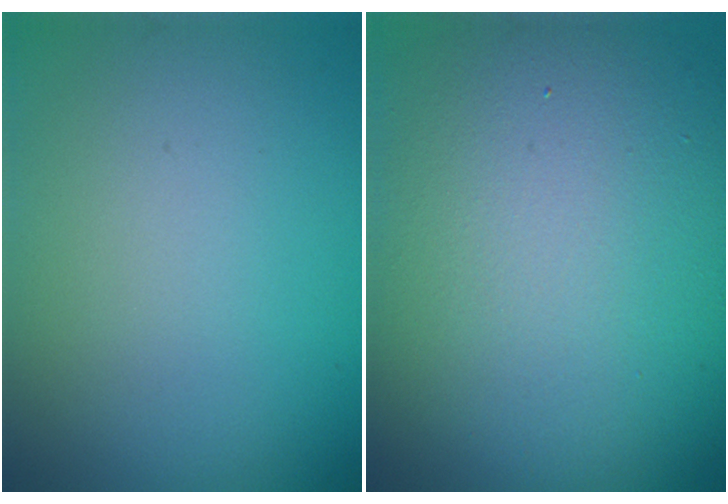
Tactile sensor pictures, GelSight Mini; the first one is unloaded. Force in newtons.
{"total": 17.4, "press": 17.4, "slide": 0.9}